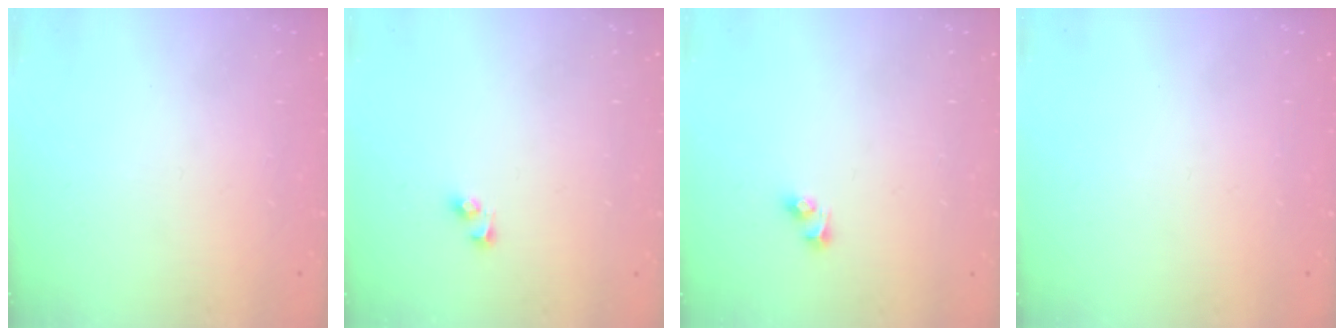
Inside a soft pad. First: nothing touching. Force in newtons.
{"total": 2.5, "press": 2.5, "slide": 0.3}
{"total": 2.7, "press": 2.5, "slide": 1.2}
{"total": 0.0}